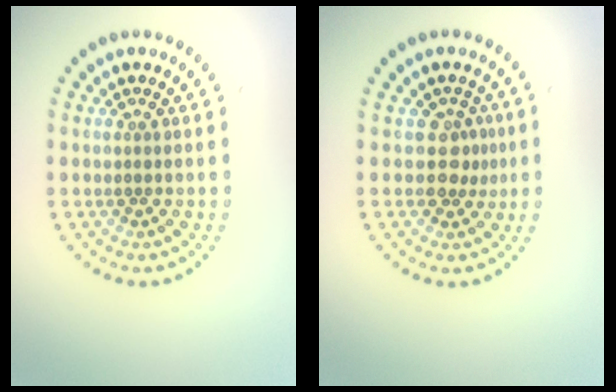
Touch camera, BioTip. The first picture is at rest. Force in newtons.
{"total": 2.0, "press": 1.6, "slide": 1.2}